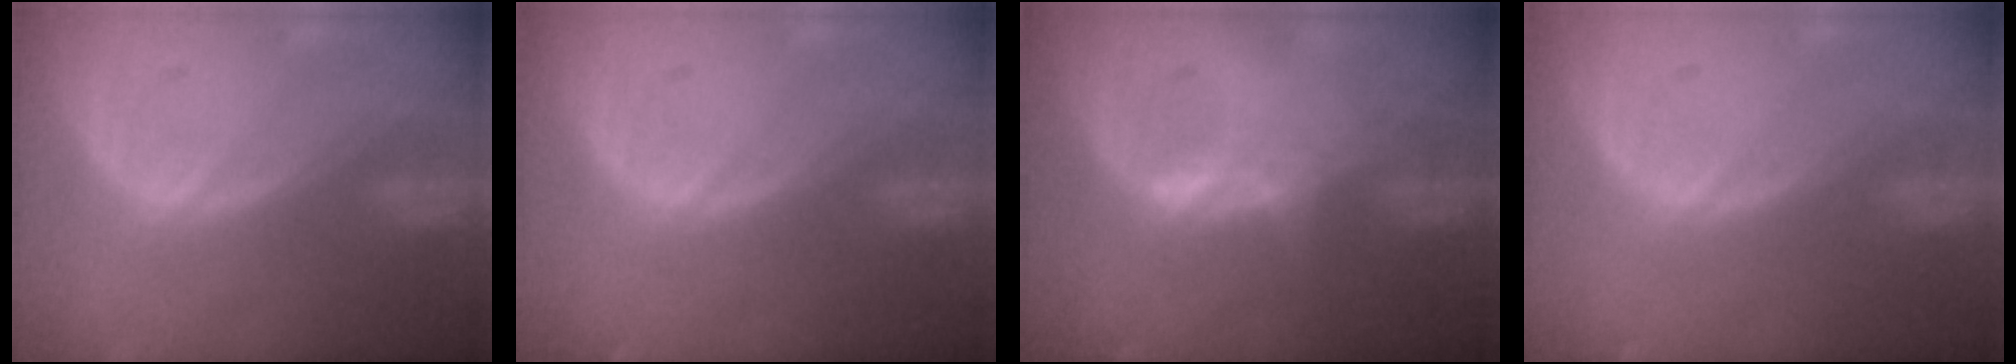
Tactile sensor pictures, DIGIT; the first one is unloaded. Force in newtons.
{"total": 0.0}
{"total": 1.7, "press": 1.7, "slide": 0.6}
{"total": 0.0}